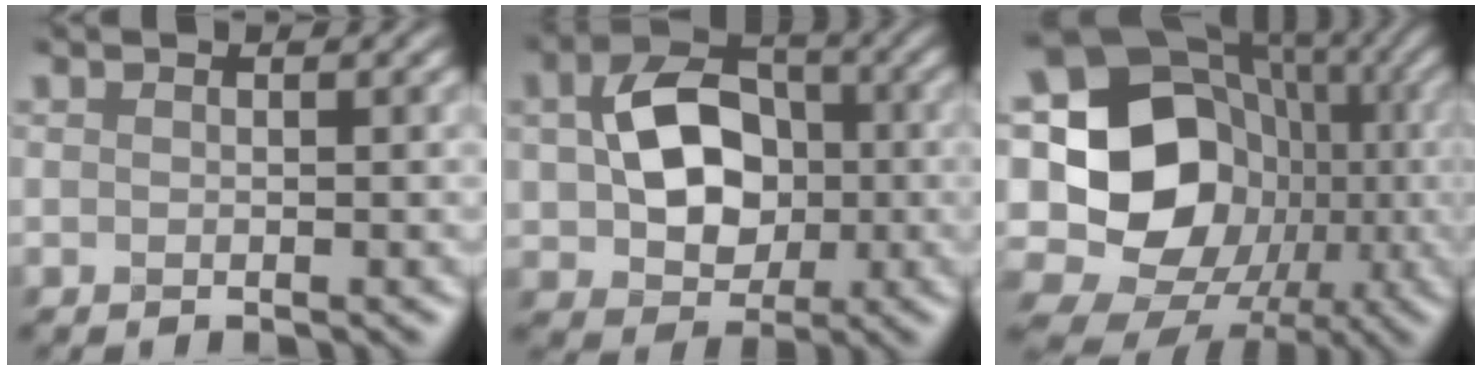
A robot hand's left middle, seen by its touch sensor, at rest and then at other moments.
{"total": 5.9, "force": [0.1, 4.5, 3.7], "torque": [-0.095, 0.000, 0.020]}
{"total": 17.7, "force": [-1.1, 15.7, 8.1], "torque": [-0.167, 0.035, -0.019]}